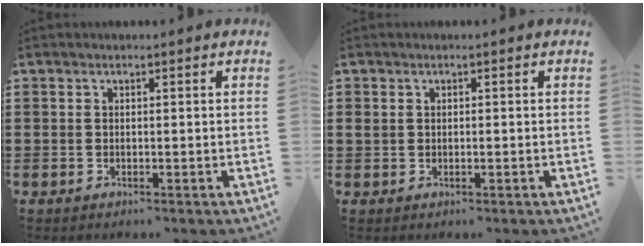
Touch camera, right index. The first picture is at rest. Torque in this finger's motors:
{"motor_torque": [0.24, -0.08, 0.00, 0.00]}